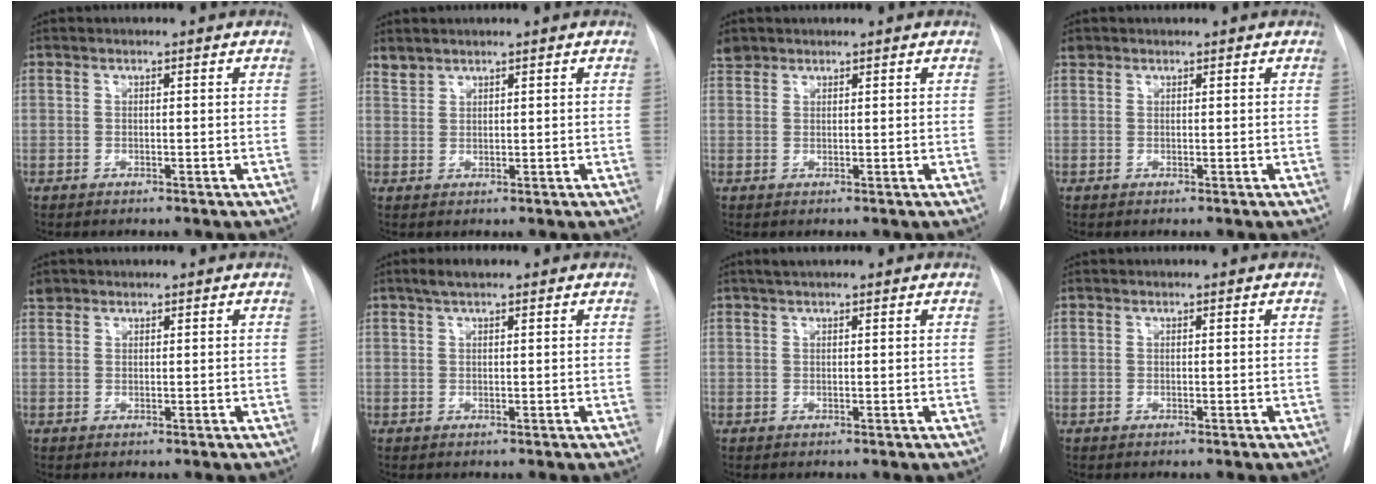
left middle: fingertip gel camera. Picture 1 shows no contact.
{"total": 1.7, "force": [1.6, 0.4, -0.1], "torque": [0.000, 0.007, 0.035]}
{"total": 1.9, "force": [1.6, 0.9, 0.0], "torque": [-0.001, 0.011, 0.030]}
{"total": 0.9, "force": [0.8, 0.5, -0.1], "torque": [-0.001, 0.012, 0.013]}
{"total": 1.3, "force": [1.1, 0.8, -0.1], "torque": [0.001, 0.012, 0.018]}
{"total": 2.2, "force": [1.6, 0.6, 1.5], "torque": [-0.029, 0.012, 0.027]}
{"total": 2.1, "force": [1.7, 0.4, 1.2], "torque": [-0.021, 0.015, 0.027]}
{"total": 0.0}